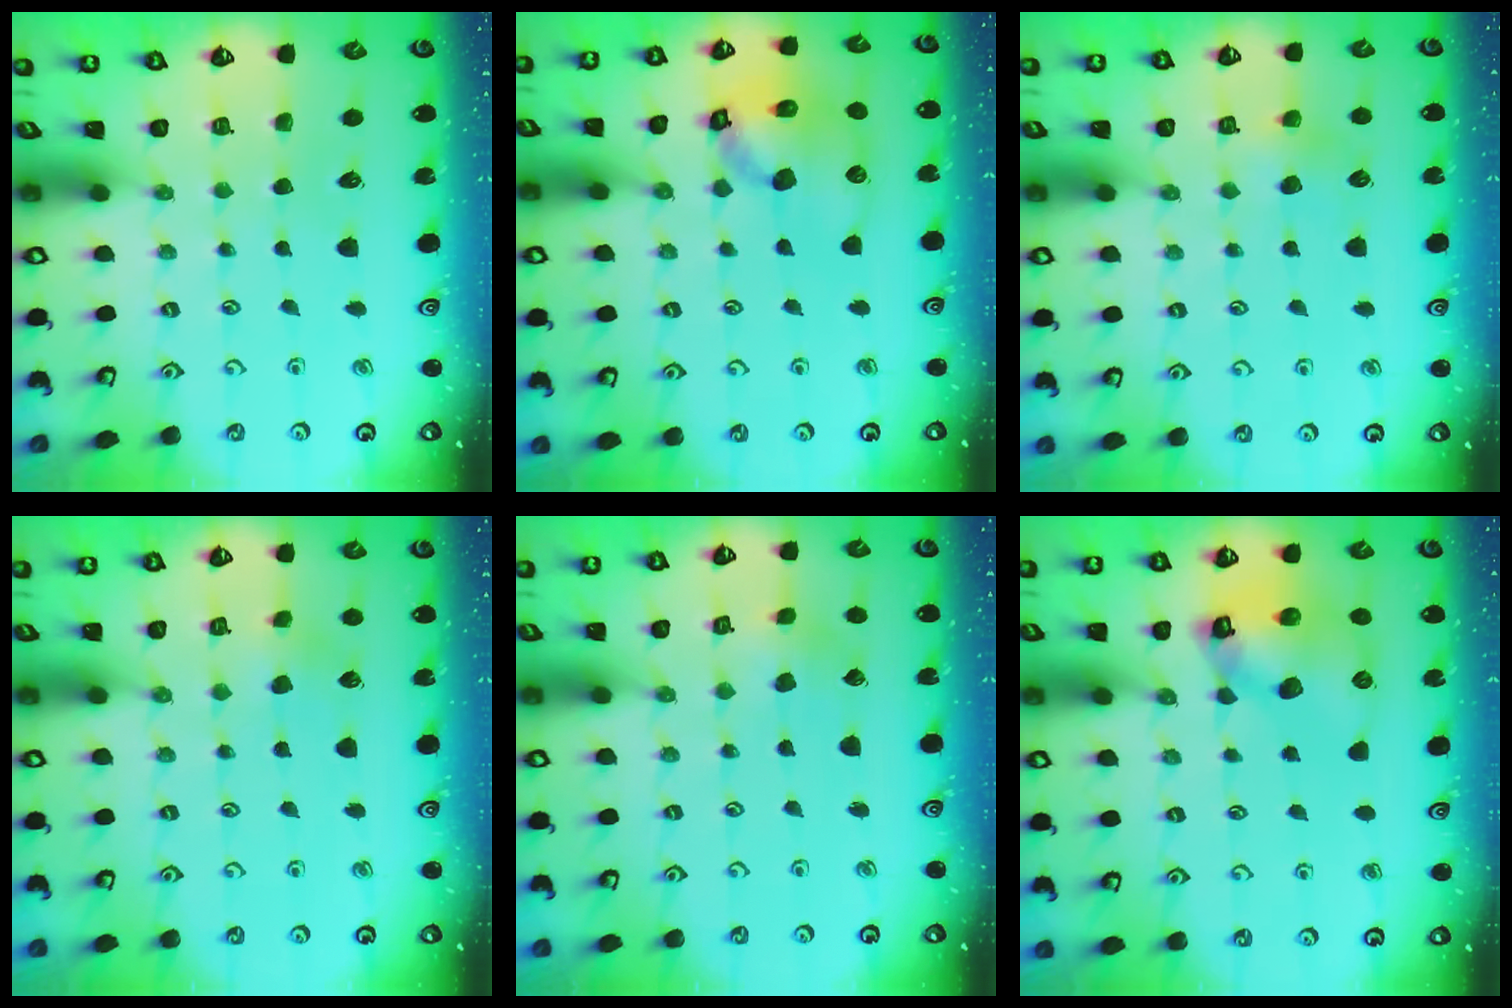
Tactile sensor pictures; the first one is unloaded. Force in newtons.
{"total": 15.0, "press": 14.8, "slide": 2.1}
{"total": 4.6, "press": 4.4, "slide": 1.3}
{"total": 3.4, "press": 3.4, "slide": 0.3}
{"total": 1.8, "press": 1.8, "slide": 0.2}
{"total": 12.1, "press": 12.0, "slide": 1.0}